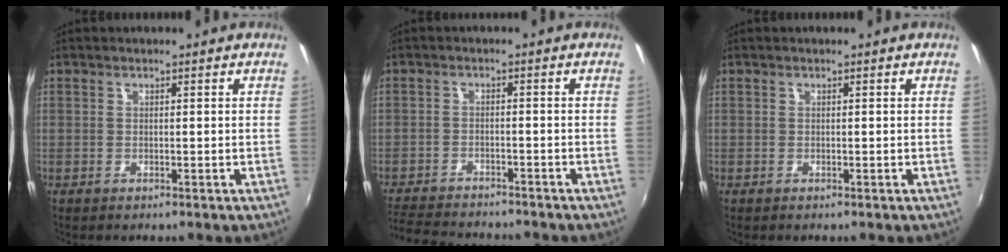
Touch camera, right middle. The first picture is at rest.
{"total": 11.1, "force": [-10.1, 2.4, 3.9], "torque": [-0.104, -0.013, -0.164]}
{"total": 0.0}